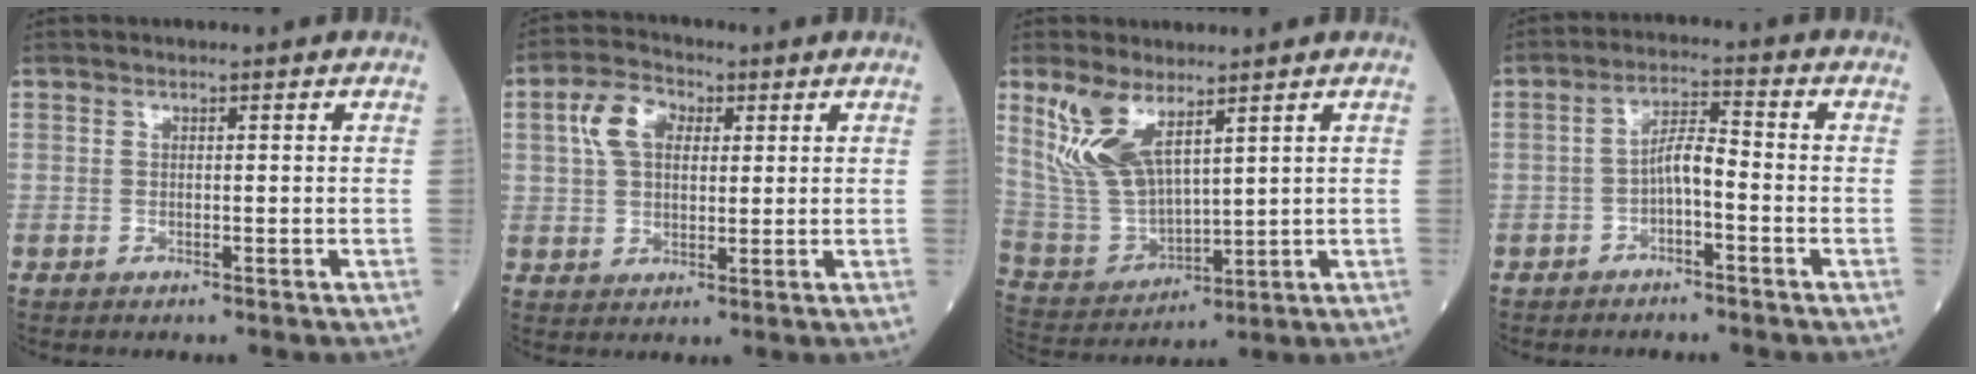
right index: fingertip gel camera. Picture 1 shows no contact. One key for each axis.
{"total": 6.9, "fx": 2.2, "fy": 4.3, "fz": 4.9, "tx": -0.106, "ty": 0.020, "tz": 0.041}
{"total": 10.6, "fx": 6.2, "fy": 3.6, "fz": 7.8, "tx": -0.176, "ty": 0.002, "tz": 0.139}
{"total": 4.3, "fx": -1.5, "fy": 1.1, "fz": 3.9, "tx": -0.071, "ty": 0.013, "tz": -0.029}